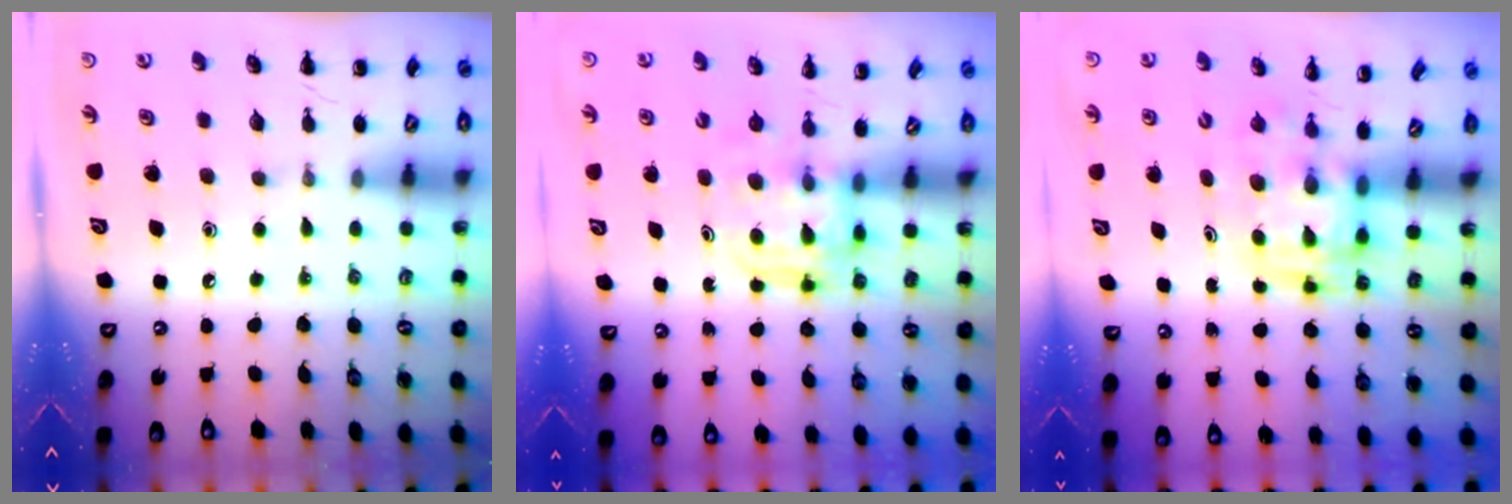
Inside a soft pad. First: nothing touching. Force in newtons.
{"total": 3.7, "press": 3.7, "slide": 0.2}
{"total": 2.8, "press": 2.8, "slide": 0.6}